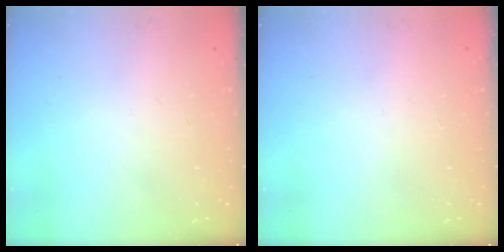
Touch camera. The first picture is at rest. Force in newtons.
{"total": 0.0}